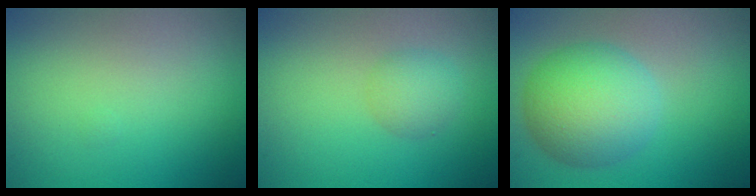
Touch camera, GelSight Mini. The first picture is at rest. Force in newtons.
{"total": 2.2, "press": 2.2, "slide": 0.1}
{"total": 7.1, "press": 7.1, "slide": 0.1}